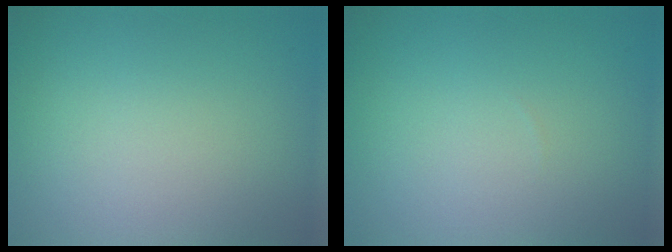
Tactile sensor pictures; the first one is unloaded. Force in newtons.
{"total": 0.0}